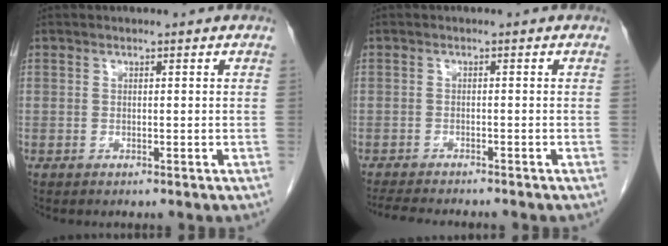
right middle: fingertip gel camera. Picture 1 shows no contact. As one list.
[{"total": 7.9, "force": [-7.1, 0.9, 3.3], "torque": [-0.050, -0.012, -0.105]}]